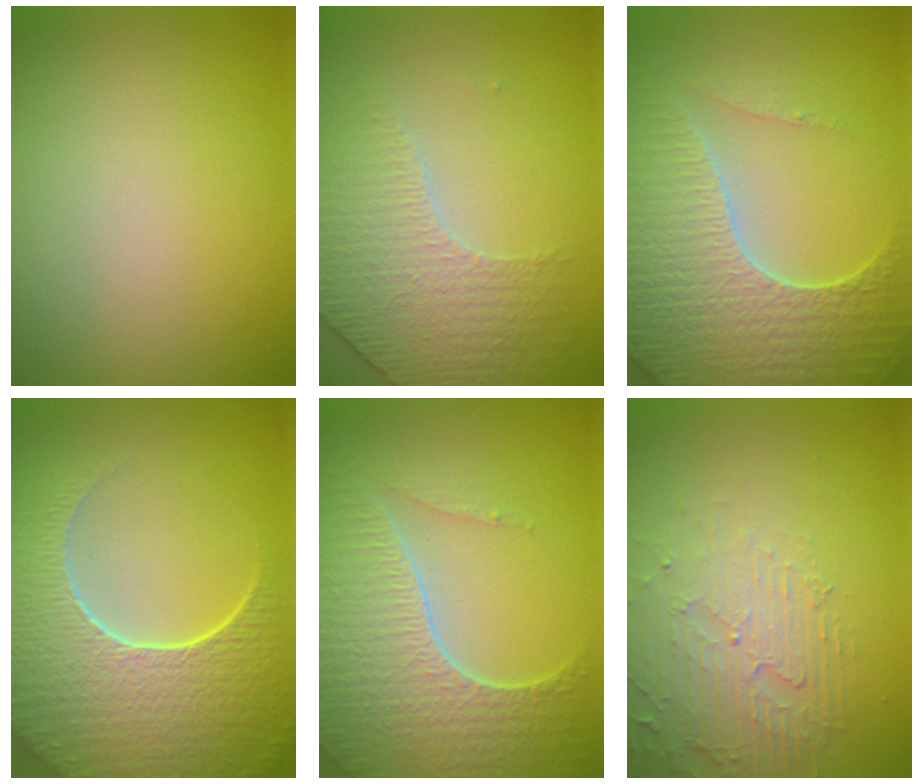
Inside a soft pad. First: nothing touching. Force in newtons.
{"total": 3.9, "press": 3.2, "slide": 2.2}
{"total": 7.0, "press": 6.8, "slide": 1.8}
{"total": 8.9, "press": 6.1, "slide": 6.5}
{"total": 7.0, "press": 5.1, "slide": 4.8}
{"total": 4.4, "press": 3.1, "slide": 3.1}